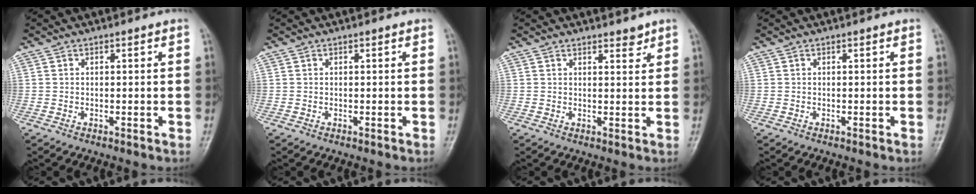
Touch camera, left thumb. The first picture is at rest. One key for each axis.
{"total": 0.0}
{"total": 2.1, "fx": 1.7, "fy": 0.8, "fz": 0.8, "tx": 0.001, "ty": -0.012, "tz": 0.024}
{"total": 0.0}